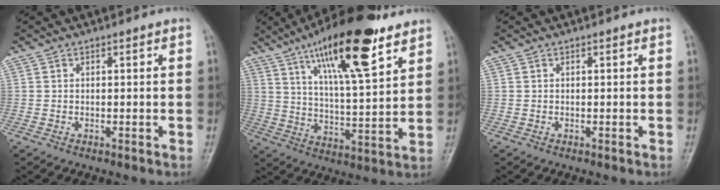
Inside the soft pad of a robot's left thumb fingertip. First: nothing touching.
{"total": 19.8, "force": [11.6, 5.3, 15.1], "torque": [-0.225, -0.044, 0.195]}
{"total": 0.0}